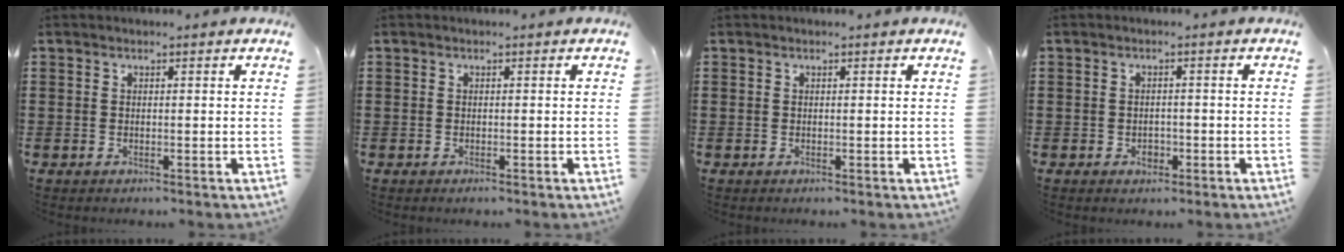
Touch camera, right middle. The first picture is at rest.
{"total": 0.0}
{"total": 0.0}
{"total": 1.5, "force": [-0.6, 1.1, 0.8], "torque": [-0.018, 0.000, -0.013]}